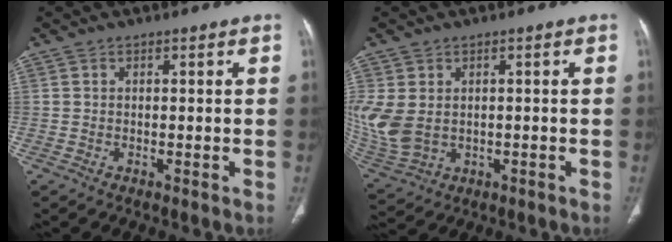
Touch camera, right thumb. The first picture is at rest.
{"total": 10.6, "force": [0.2, 7.8, 7.2], "torque": [-0.188, -0.007, 0.027]}